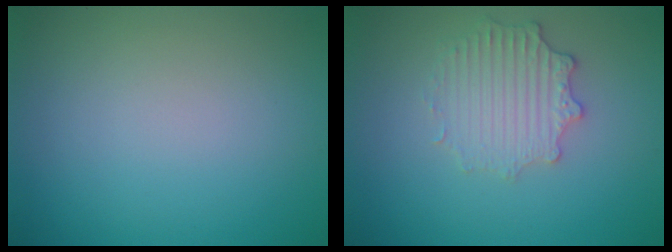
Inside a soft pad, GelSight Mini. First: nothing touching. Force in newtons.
{"total": 2.6, "press": 2.5, "slide": 0.9}